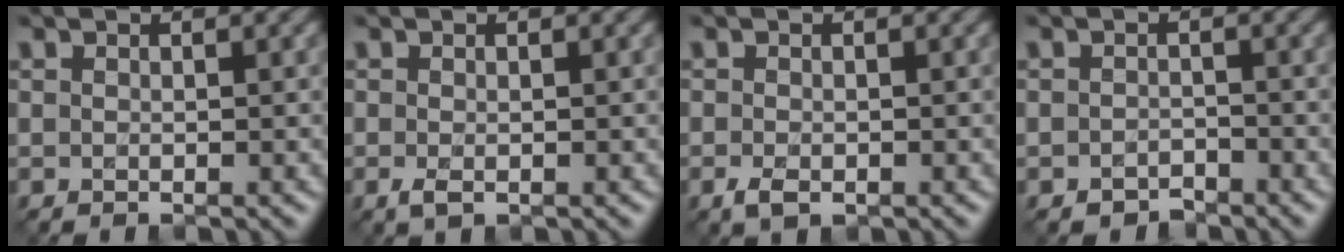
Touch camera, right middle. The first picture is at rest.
{"total": 1.1, "force": [-0.6, 0.4, 0.9], "torque": [-0.021, -0.005, -0.008]}
{"total": 1.9, "force": [-1.1, 1.0, 1.2], "torque": [-0.030, -0.009, -0.019]}
{"total": 1.7, "force": [-1.5, 0.8, 0.2], "torque": [-0.004, -0.003, -0.028]}